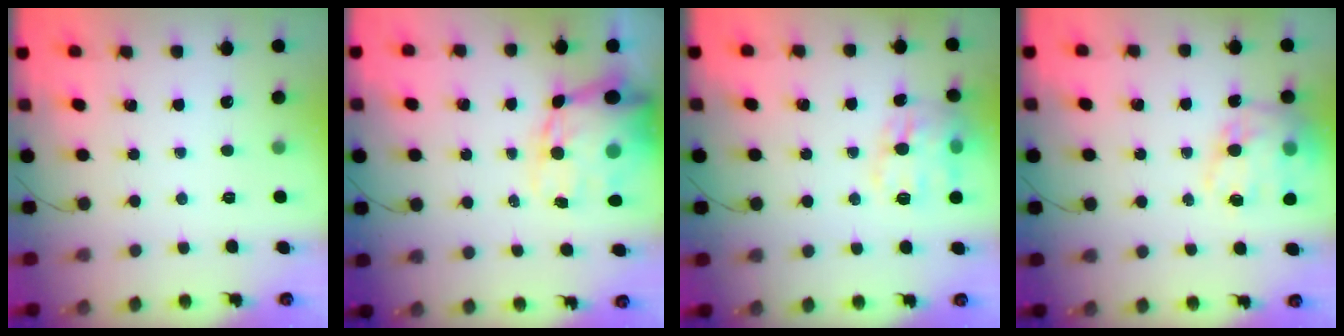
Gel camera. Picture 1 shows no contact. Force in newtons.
{"total": 16.4, "press": 16.0, "slide": 3.6}
{"total": 13.0, "press": 12.9, "slide": 1.2}
{"total": 17.0, "press": 16.6, "slide": 3.6}